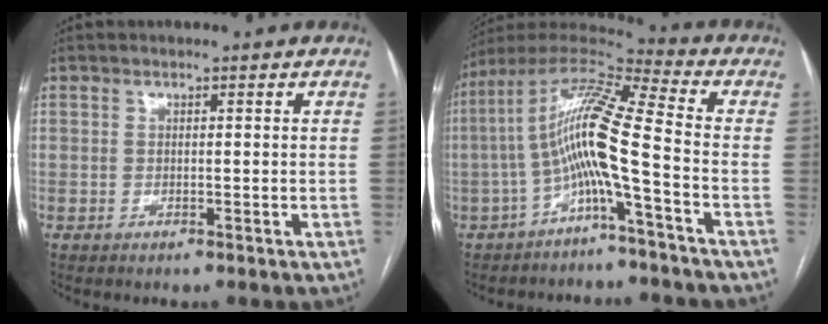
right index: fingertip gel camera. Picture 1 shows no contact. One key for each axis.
{"total": 12.0, "fx": -3.1, "fy": -0.2, "fz": 11.6, "tx": -0.224, "ty": 0.030, "tz": -0.066}